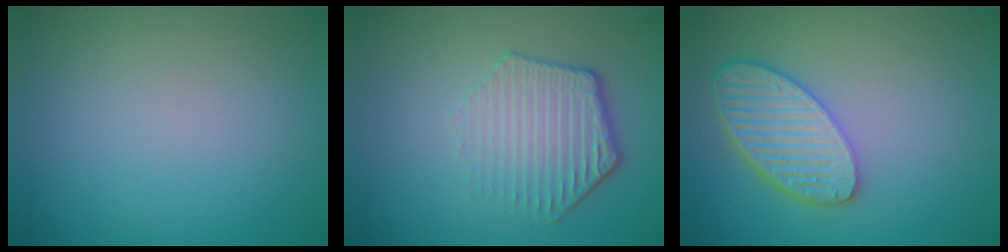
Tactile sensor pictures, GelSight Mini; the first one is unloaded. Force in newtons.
{"total": 4.1, "press": 3.2, "slide": 2.7}
{"total": 5.6, "press": 4.6, "slide": 3.1}